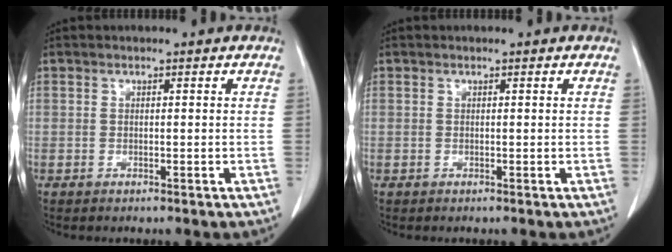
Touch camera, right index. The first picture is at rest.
{"total": 0.0}